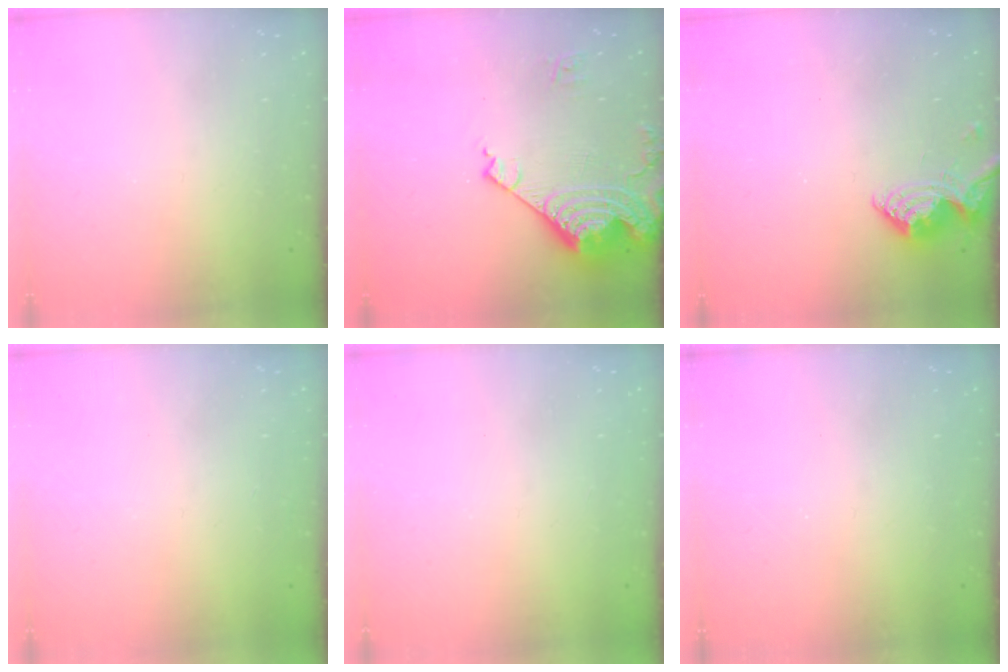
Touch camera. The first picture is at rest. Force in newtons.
{"total": 16.1, "press": 16.0, "slide": 1.9}
{"total": 8.8, "press": 8.8, "slide": 0.5}
{"total": 0.9, "press": 0.9, "slide": 0.1}
{"total": 1.0, "press": 0.9, "slide": 0.3}
{"total": 1.1, "press": 1.0, "slide": 0.1}